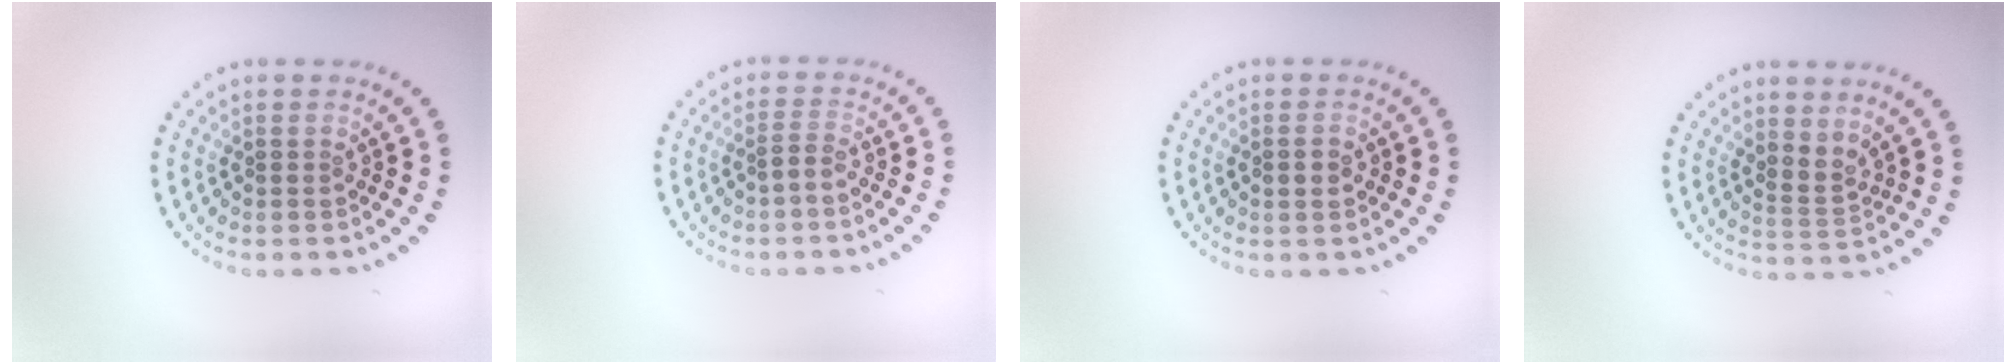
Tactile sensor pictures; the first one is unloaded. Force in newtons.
{"total": 1.1, "press": 0.8, "slide": 0.8}
{"total": 1.0, "press": 0.9, "slide": 0.2}
{"total": 2.1, "press": 1.4, "slide": 1.5}